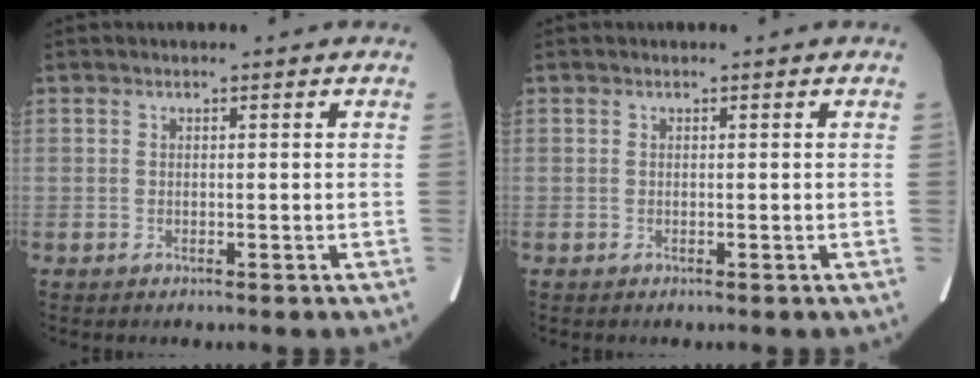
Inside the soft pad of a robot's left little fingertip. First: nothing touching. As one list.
[{"total": 0.0}]